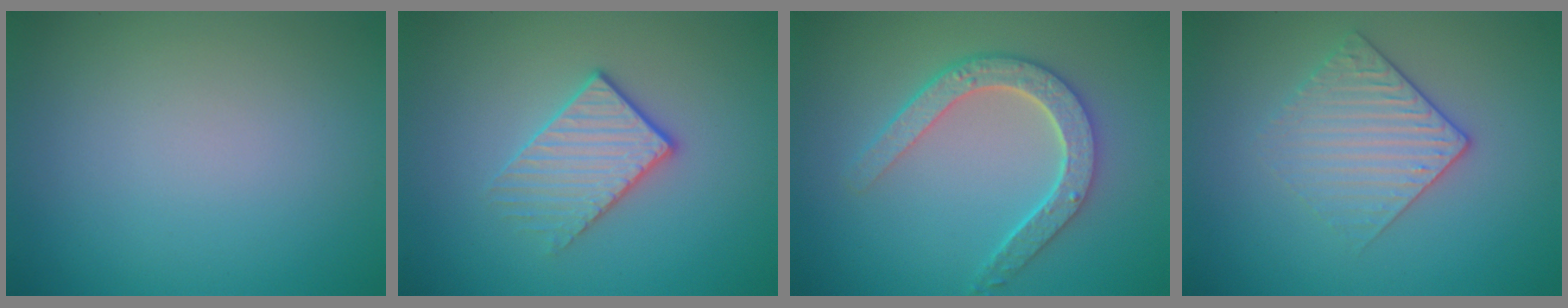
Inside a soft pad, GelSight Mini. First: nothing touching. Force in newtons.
{"total": 2.6, "press": 2.3, "slide": 1.2}
{"total": 4.7, "press": 3.7, "slide": 2.9}
{"total": 3.0, "press": 2.7, "slide": 1.2}